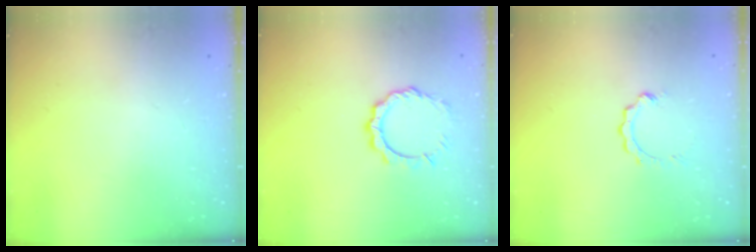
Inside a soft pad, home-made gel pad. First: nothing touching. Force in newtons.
{"total": 7.8, "press": 7.8, "slide": 0.6}
{"total": 2.5, "press": 2.5, "slide": 0.4}